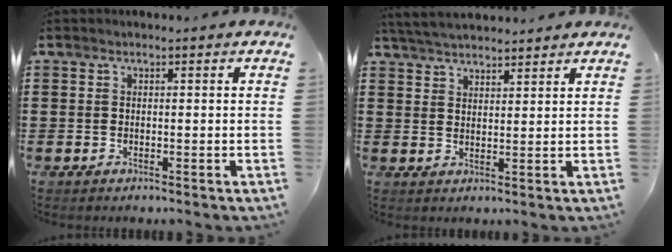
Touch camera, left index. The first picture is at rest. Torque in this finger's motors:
{"motor_torque": [0.35, 0.34, 0.31, 0.10]}